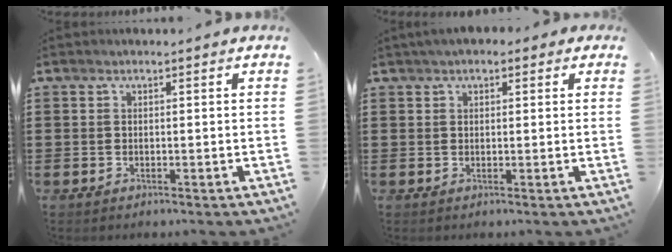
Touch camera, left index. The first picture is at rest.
{"total": 1.9, "force": [1.2, 1.0, 1.1], "torque": [-0.025, 0.009, 0.020]}